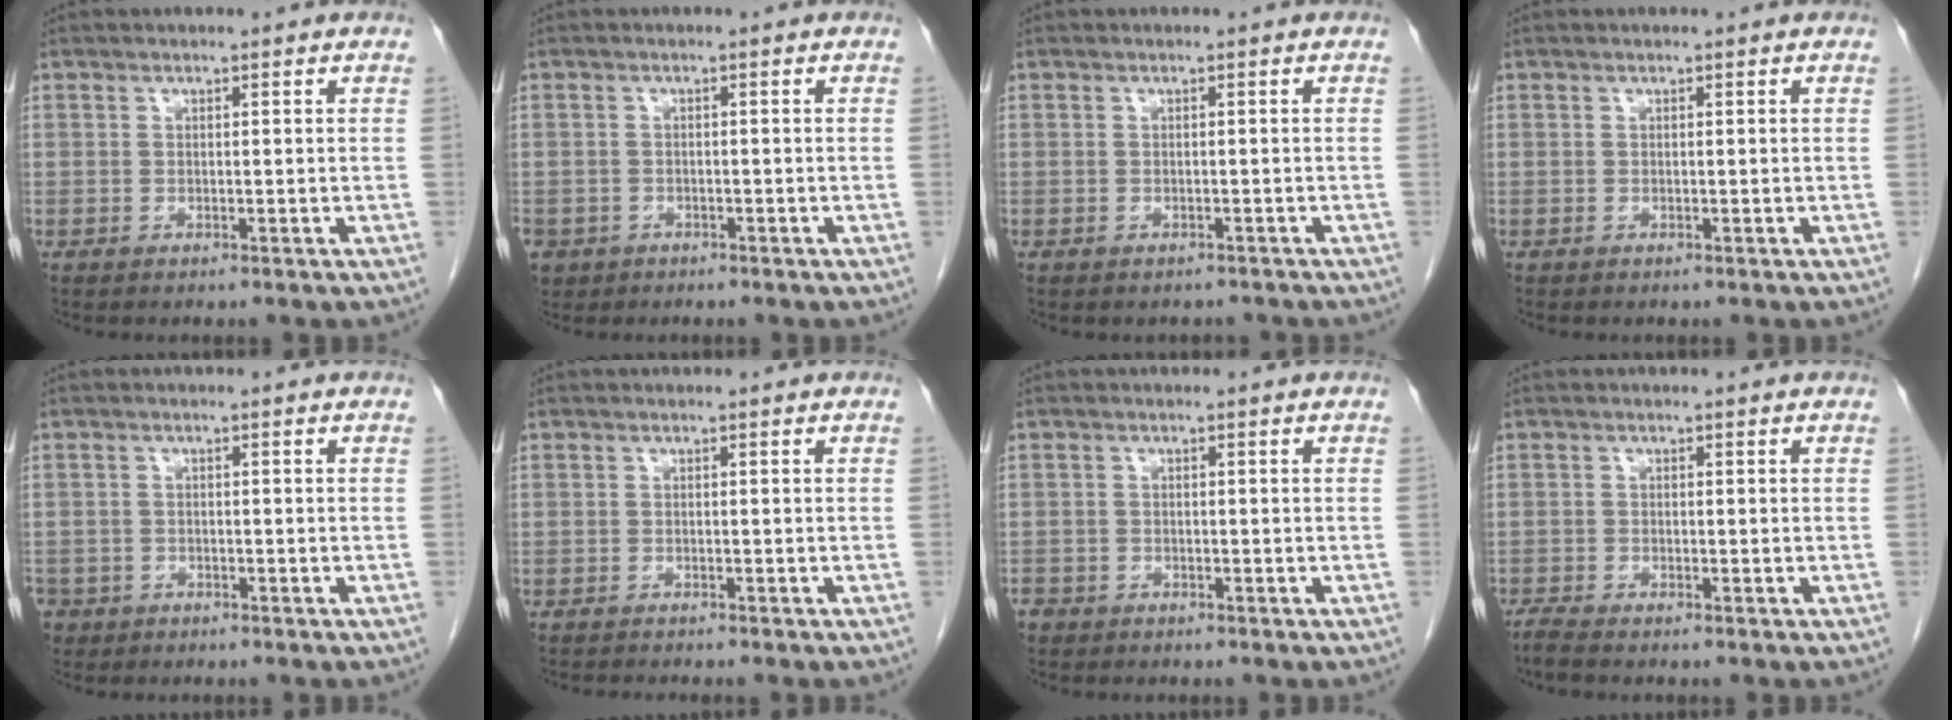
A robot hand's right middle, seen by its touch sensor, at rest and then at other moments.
{"total": 5.0, "force": [-2.9, 3.9, 1.2], "torque": [-0.033, 0.000, -0.045]}
{"total": 1.6, "force": [-1.4, 0.8, 0.0], "torque": [-0.002, 0.001, -0.019]}
{"total": 0.0}
{"total": 4.8, "force": [-3.1, 3.6, 0.7], "torque": [-0.025, 0.002, -0.055]}
{"total": 3.0, "force": [-2.7, 0.3, 1.1], "torque": [-0.016, -0.005, -0.037]}
{"total": 3.0, "force": [-2.3, 1.8, 0.4], "torque": [-0.013, 0.000, -0.045]}
{"total": 1.6, "force": [-1.5, -0.2, 0.4], "torque": [-0.021, -0.008, -0.033]}